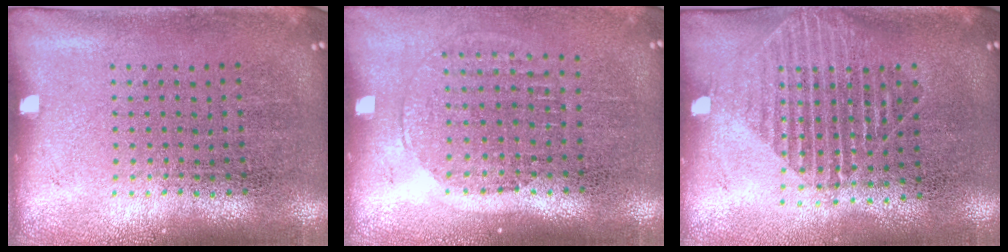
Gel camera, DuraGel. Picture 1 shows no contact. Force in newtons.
{"total": 1.5, "press": 1.3, "slide": 0.7}
{"total": 1.5, "press": 1.3, "slide": 0.8}